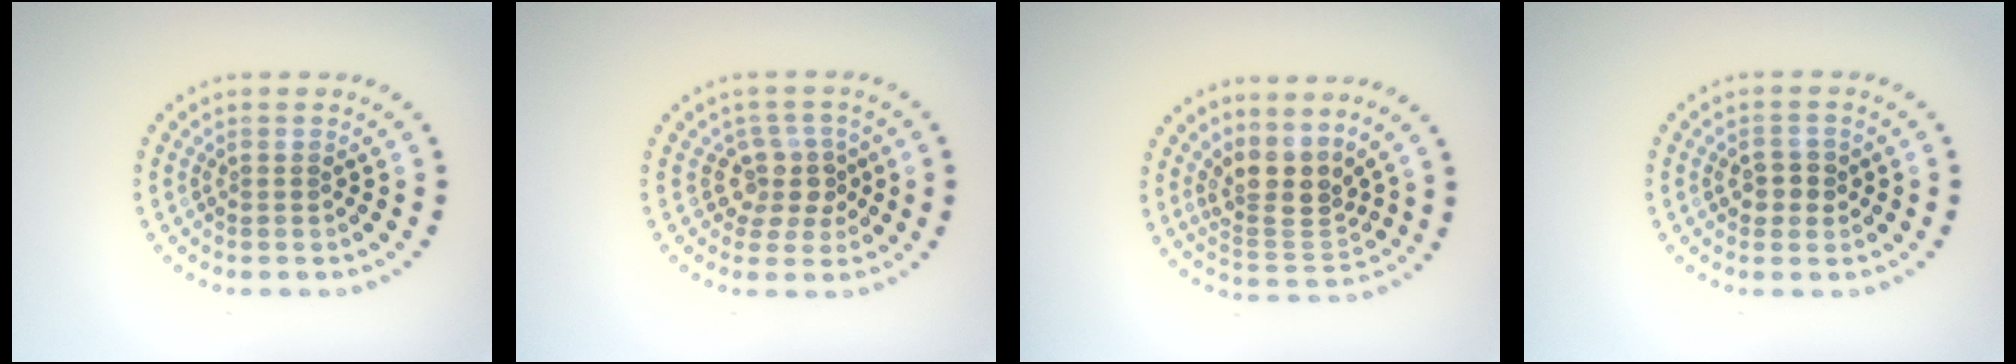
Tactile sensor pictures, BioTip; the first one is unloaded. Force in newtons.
{"total": 2.9, "press": 2.3, "slide": 1.7}
{"total": 3.8, "press": 3.0, "slide": 2.3}
{"total": 1.9, "press": 1.9, "slide": 0.3}